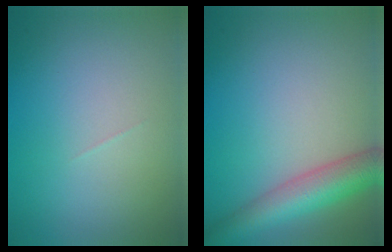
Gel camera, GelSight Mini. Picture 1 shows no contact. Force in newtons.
{"total": 5.8, "press": 5.8, "slide": 0.2}